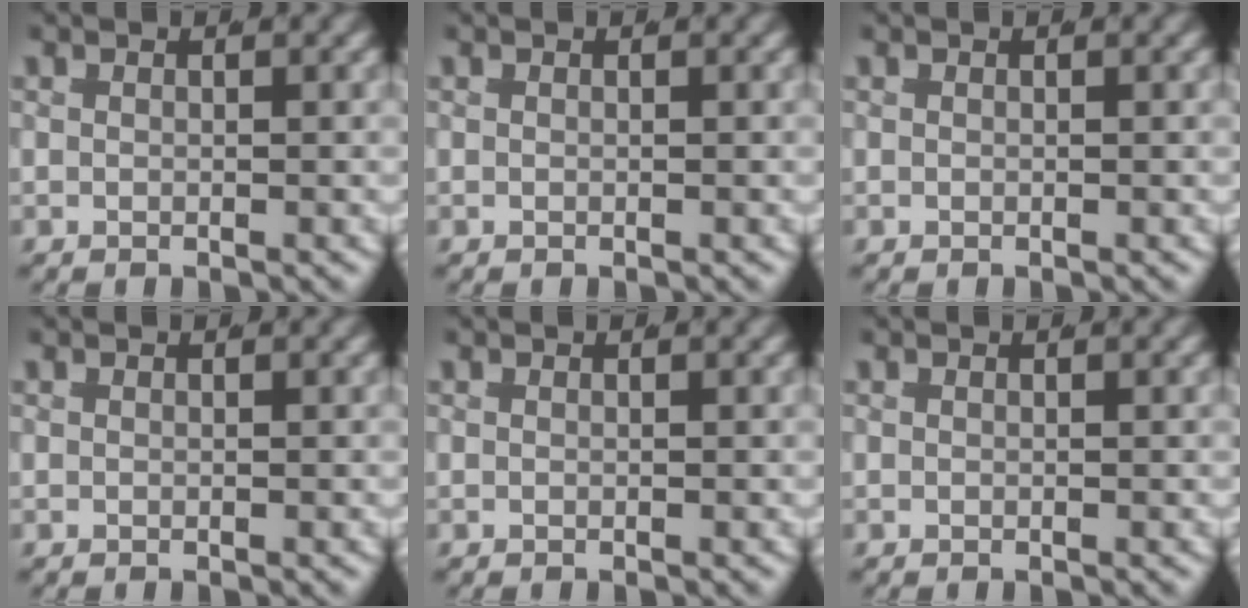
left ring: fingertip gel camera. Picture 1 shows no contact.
{"total": 0.0}
{"total": 0.0}
{"total": 0.0}
{"total": 0.0}
{"total": 0.0}